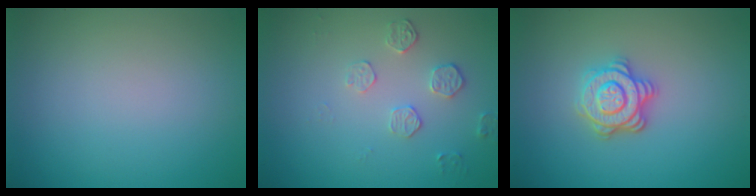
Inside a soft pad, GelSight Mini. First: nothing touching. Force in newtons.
{"total": 1.8, "press": 1.2, "slide": 1.3}
{"total": 3.5, "press": 3.0, "slide": 1.9}